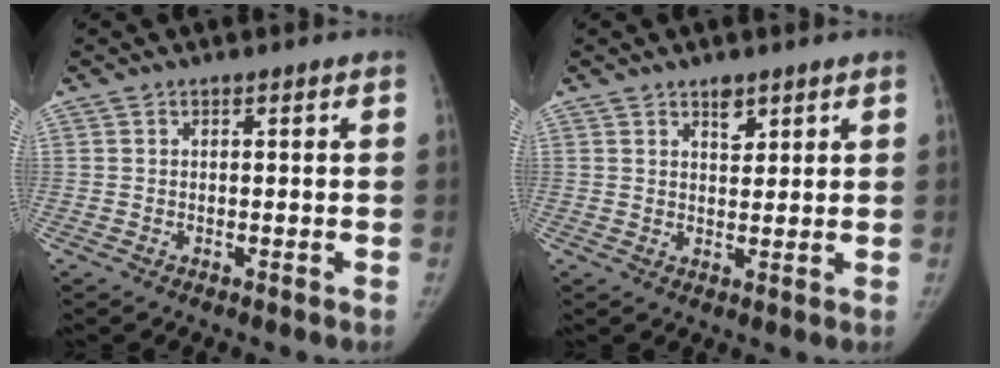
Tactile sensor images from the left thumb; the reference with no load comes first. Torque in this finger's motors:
{"motor_torque": [0.26, -0.46, 0.68, -0.65, 0.13]}